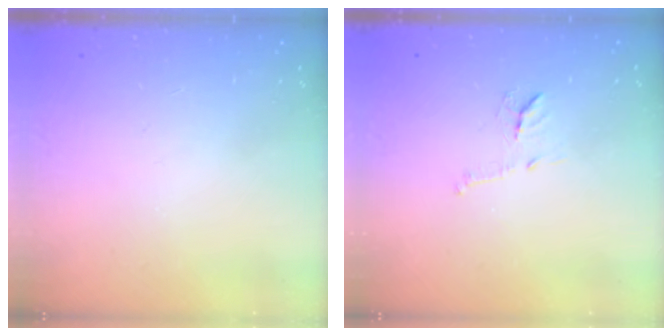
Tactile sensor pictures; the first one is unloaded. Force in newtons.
{"total": 9.1, "press": 9.1, "slide": 0.5}